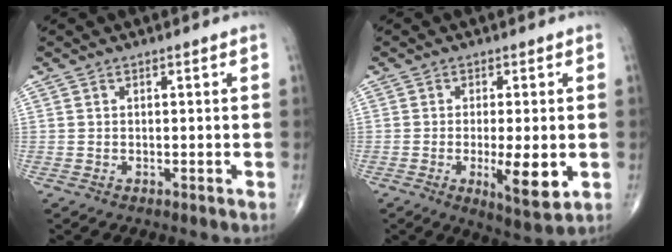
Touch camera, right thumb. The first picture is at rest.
{"total": 8.5, "force": [-1.6, 2.4, 8.0], "torque": [-0.122, -0.020, -0.020]}